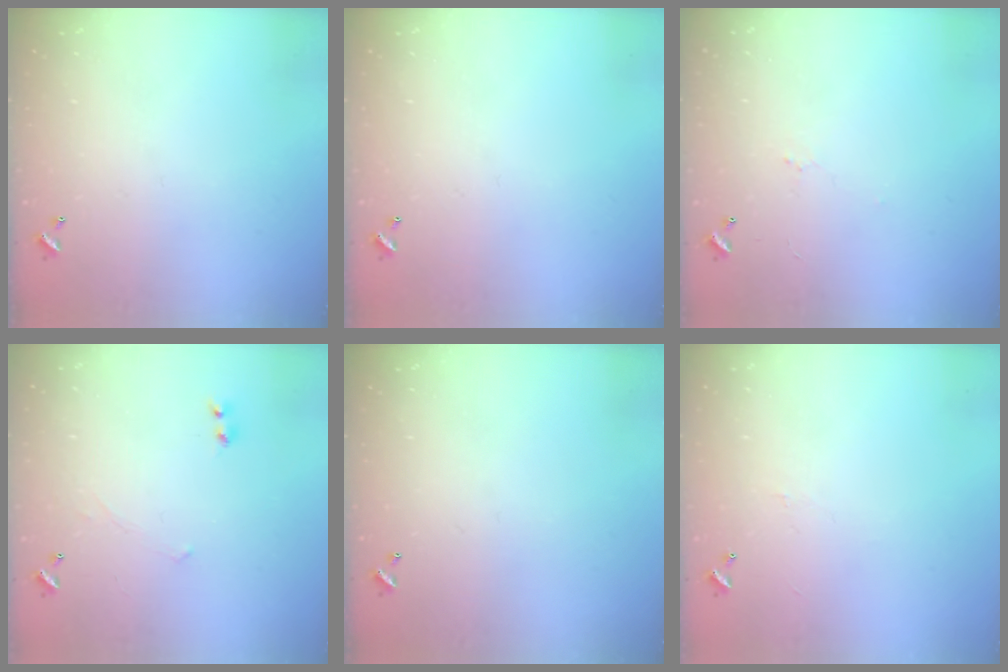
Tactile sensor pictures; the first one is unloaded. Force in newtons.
{"total": 0.0}
{"total": 1.9, "press": 1.8, "slide": 0.6}
{"total": 2.3, "press": 2.3, "slide": 0.2}
{"total": 0.0}
{"total": 0.8, "press": 0.7, "slide": 0.5}